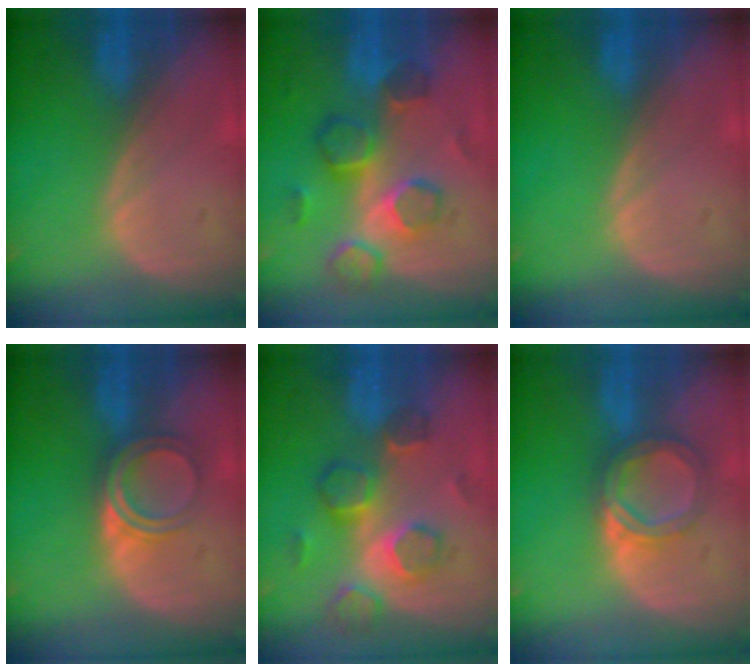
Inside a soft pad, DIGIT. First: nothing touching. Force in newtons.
{"total": 8.4, "press": 8.2, "slide": 1.9}
{"total": 0.0}
{"total": 4.9, "press": 4.4, "slide": 2.2}
{"total": 8.5, "press": 7.6, "slide": 3.8}
{"total": 5.6, "press": 5.3, "slide": 1.9}